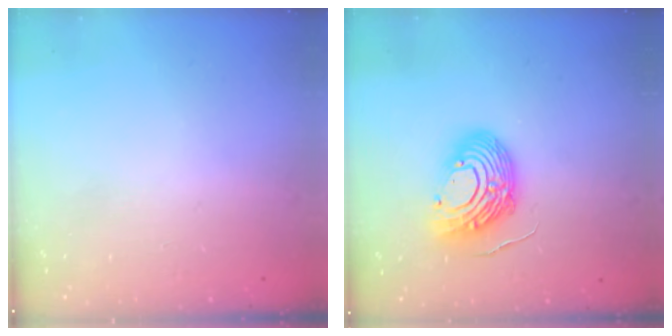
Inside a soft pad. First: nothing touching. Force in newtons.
{"total": 12.9, "press": 12.9, "slide": 1.2}